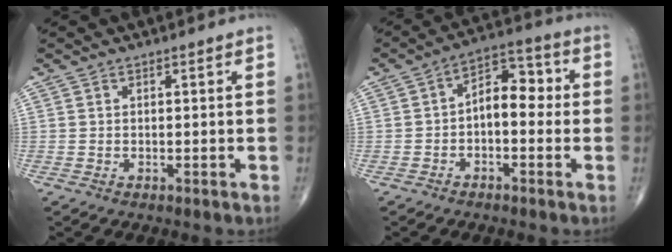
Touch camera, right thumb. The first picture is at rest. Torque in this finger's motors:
{"motor_torque": [0.08, 0.27, 0.22, -0.04, 0.12]}